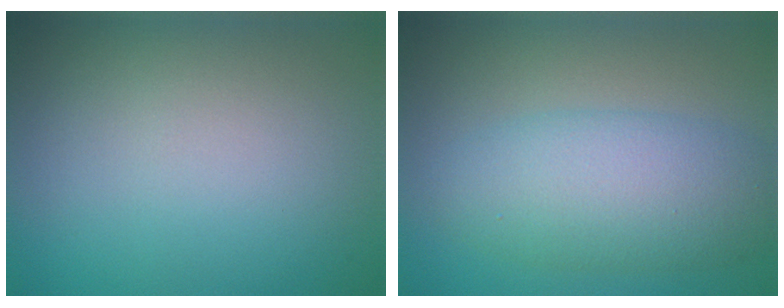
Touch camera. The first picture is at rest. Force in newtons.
{"total": 6.0, "press": 6.0, "slide": 0.1}